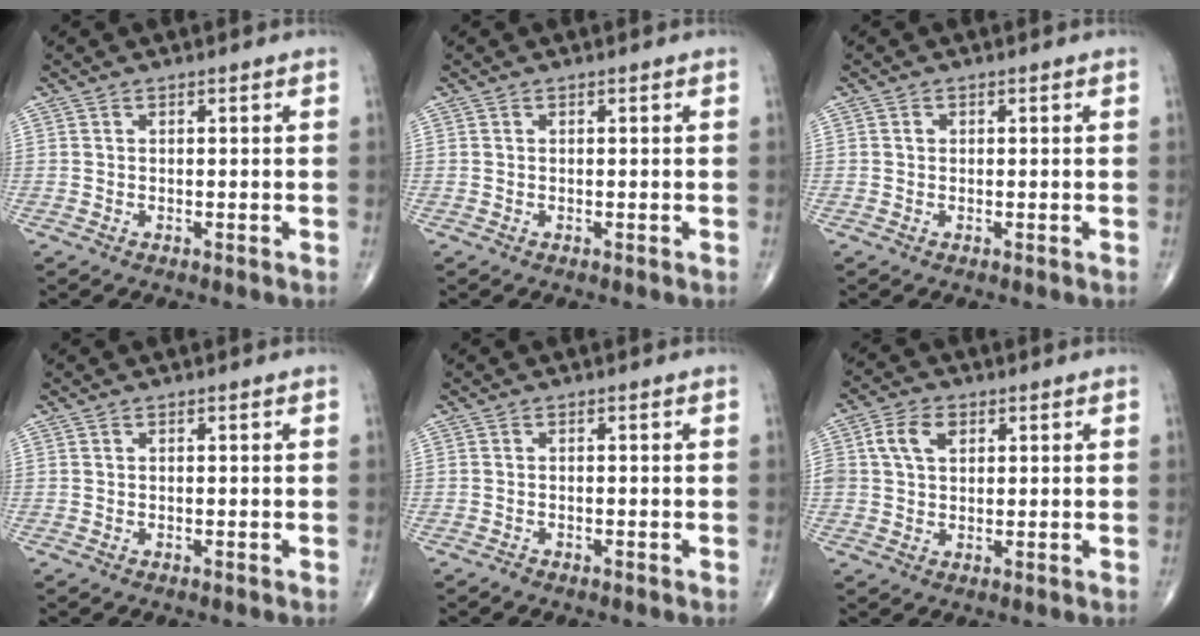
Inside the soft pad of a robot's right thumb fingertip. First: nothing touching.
{"total": 0.0}
{"total": 0.7, "force": [0.1, 0.6, 0.3], "torque": [-0.002, 0.001, 0.000]}
{"total": 0.0}
{"total": 0.5, "force": [-0.5, 0.1, 0.1], "torque": [-0.005, -0.002, -0.012]}
{"total": 6.1, "force": [1.9, 4.2, 4.0], "torque": [-0.071, 0.009, 0.033]}